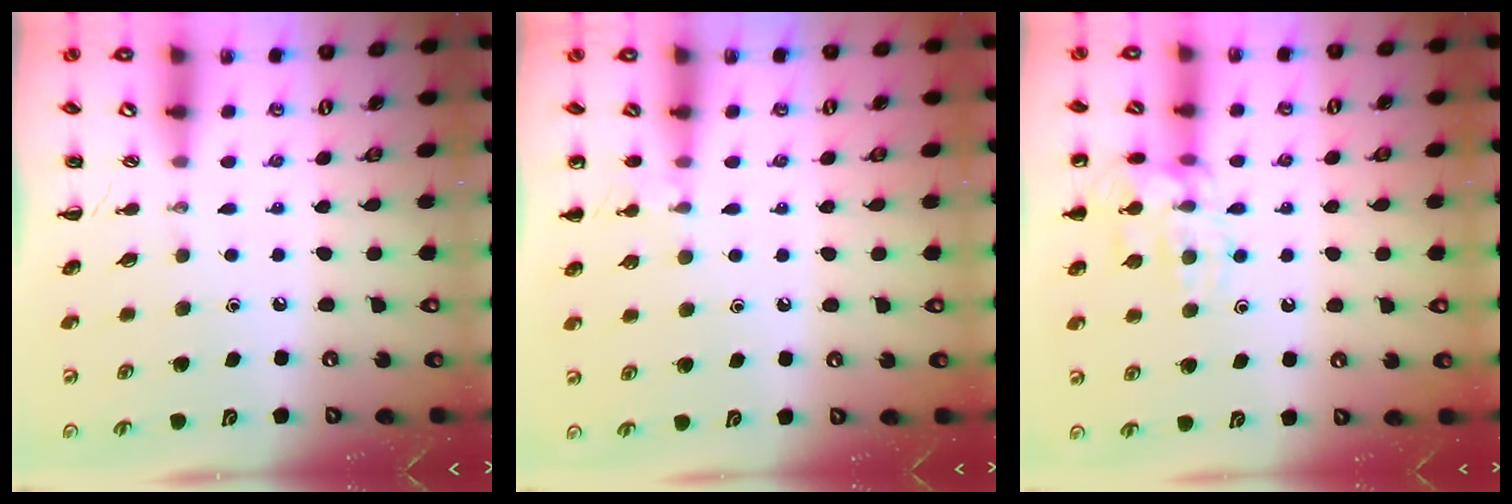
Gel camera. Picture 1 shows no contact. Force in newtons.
{"total": 6.3, "press": 6.0, "slide": 1.9}
{"total": 13.5, "press": 13.5, "slide": 0.9}